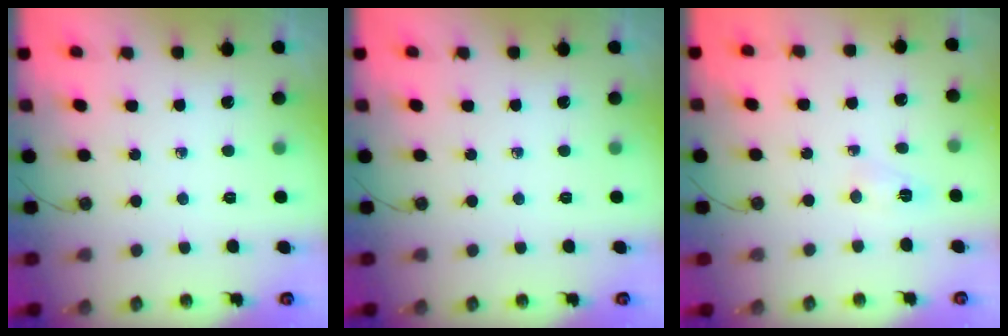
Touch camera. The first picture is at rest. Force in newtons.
{"total": 0.0}
{"total": 2.7, "press": 2.5, "slide": 1.1}